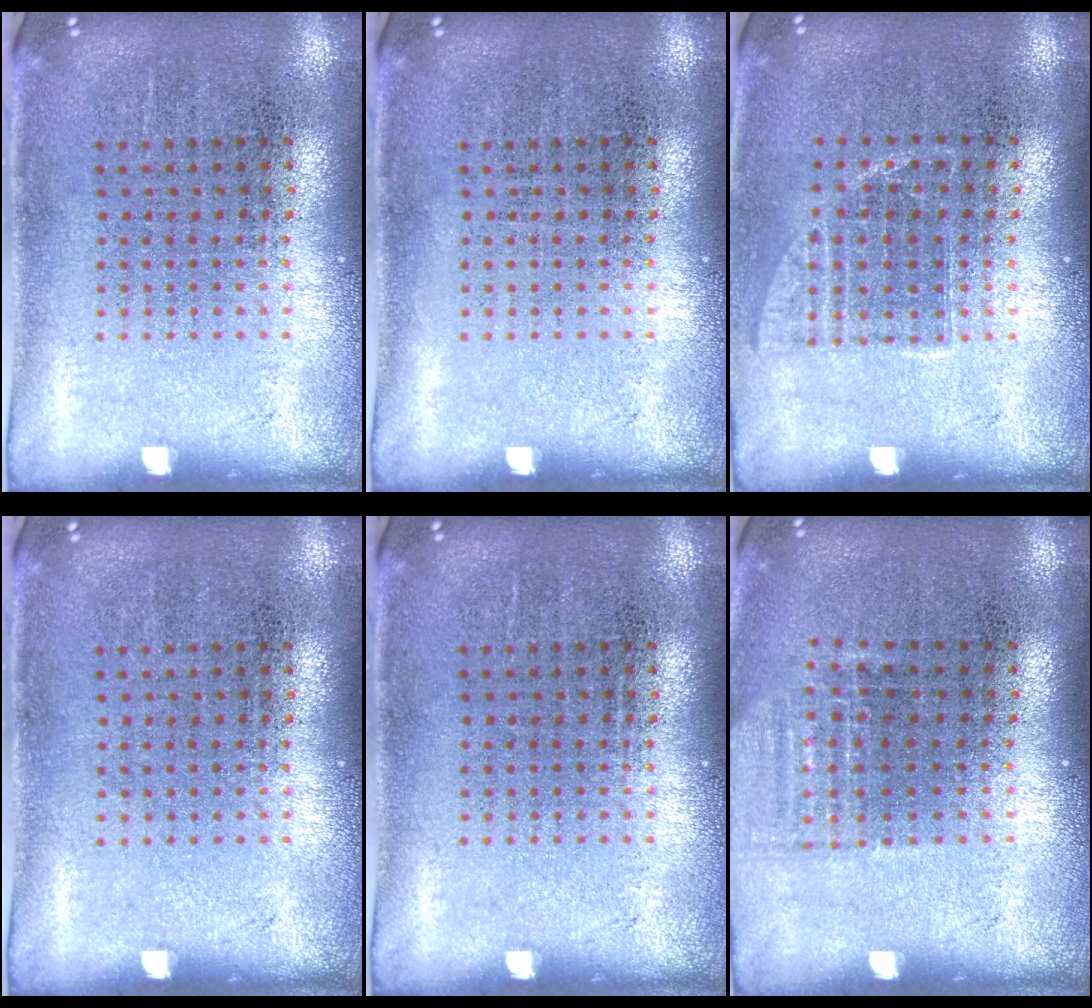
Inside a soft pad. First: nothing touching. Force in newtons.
{"total": 0.0}
{"total": 0.9, "press": 0.7, "slide": 0.4}
{"total": 0.0}
{"total": 0.0}
{"total": 1.0, "press": 0.9, "slide": 0.5}